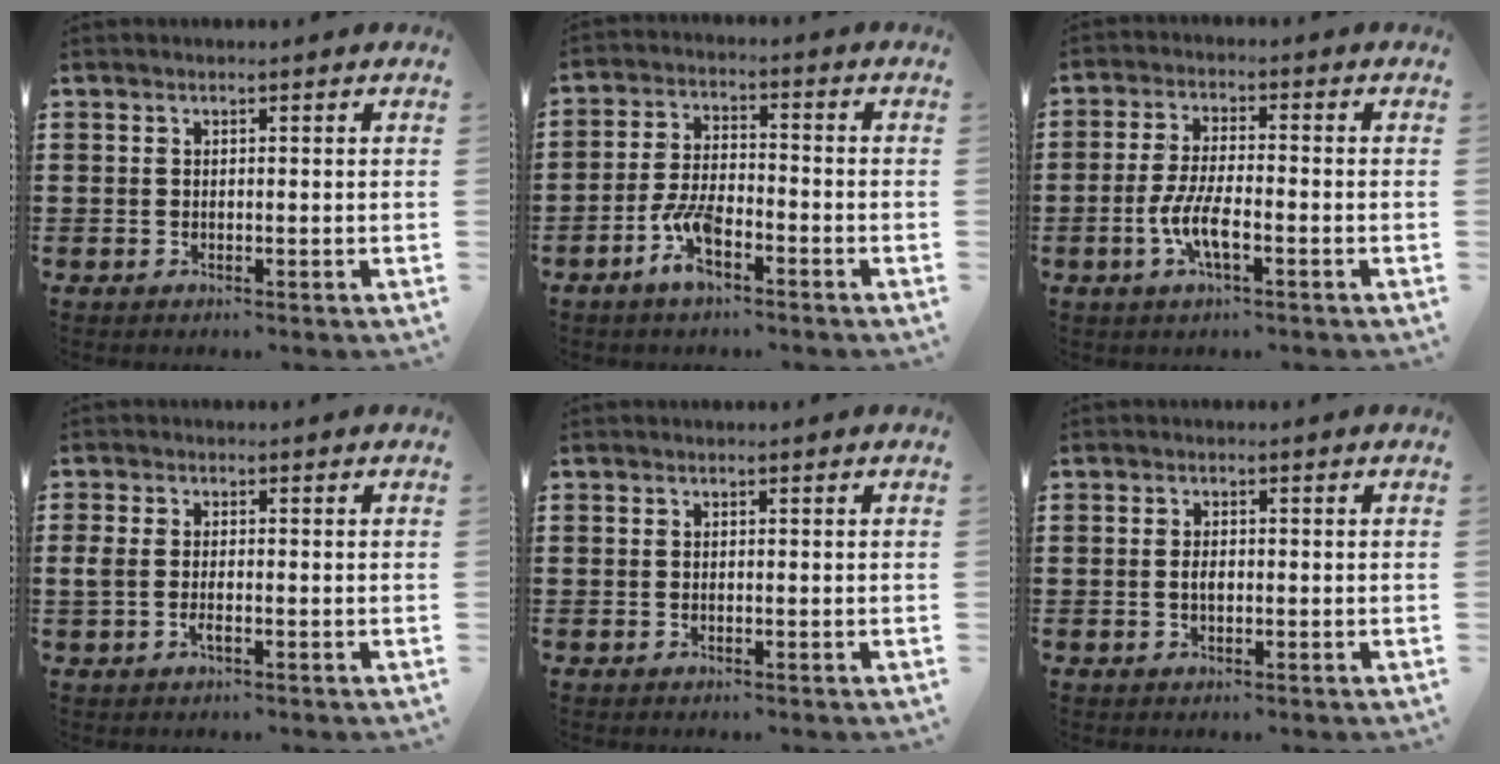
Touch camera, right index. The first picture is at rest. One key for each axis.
{"total": 6.6, "fx": -3.6, "fy": 2.3, "fz": 5.1, "tx": -0.125, "ty": -0.007, "tz": -0.072}
{"total": 5.9, "fx": -2.2, "fy": 1.3, "fz": 5.3, "tx": -0.123, "ty": -0.013, "tz": -0.047}
{"total": 1.8, "fx": -0.5, "fy": 0.7, "fz": 1.6, "tx": -0.038, "ty": -0.002, "tz": -0.012}
{"total": 0.0}
{"total": 1.7, "fx": -0.2, "fy": 0.8, "fz": 1.5, "tx": -0.031, "ty": 0.001, "tz": -0.003}